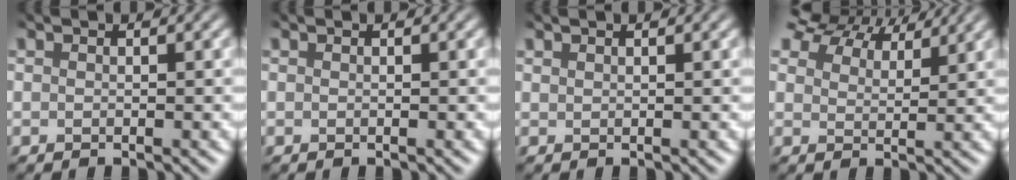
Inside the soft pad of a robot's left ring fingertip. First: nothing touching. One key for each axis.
{"total": 0.0}
{"total": 0.7, "fx": 0.7, "fy": 0.1, "fz": 0.2, "tx": -0.004, "ty": 0.004, "tz": 0.009}
{"total": 7.3, "fx": 6.8, "fy": 2.0, "fz": 1.8, "tx": -0.063, "ty": -0.002, "tz": 0.127}